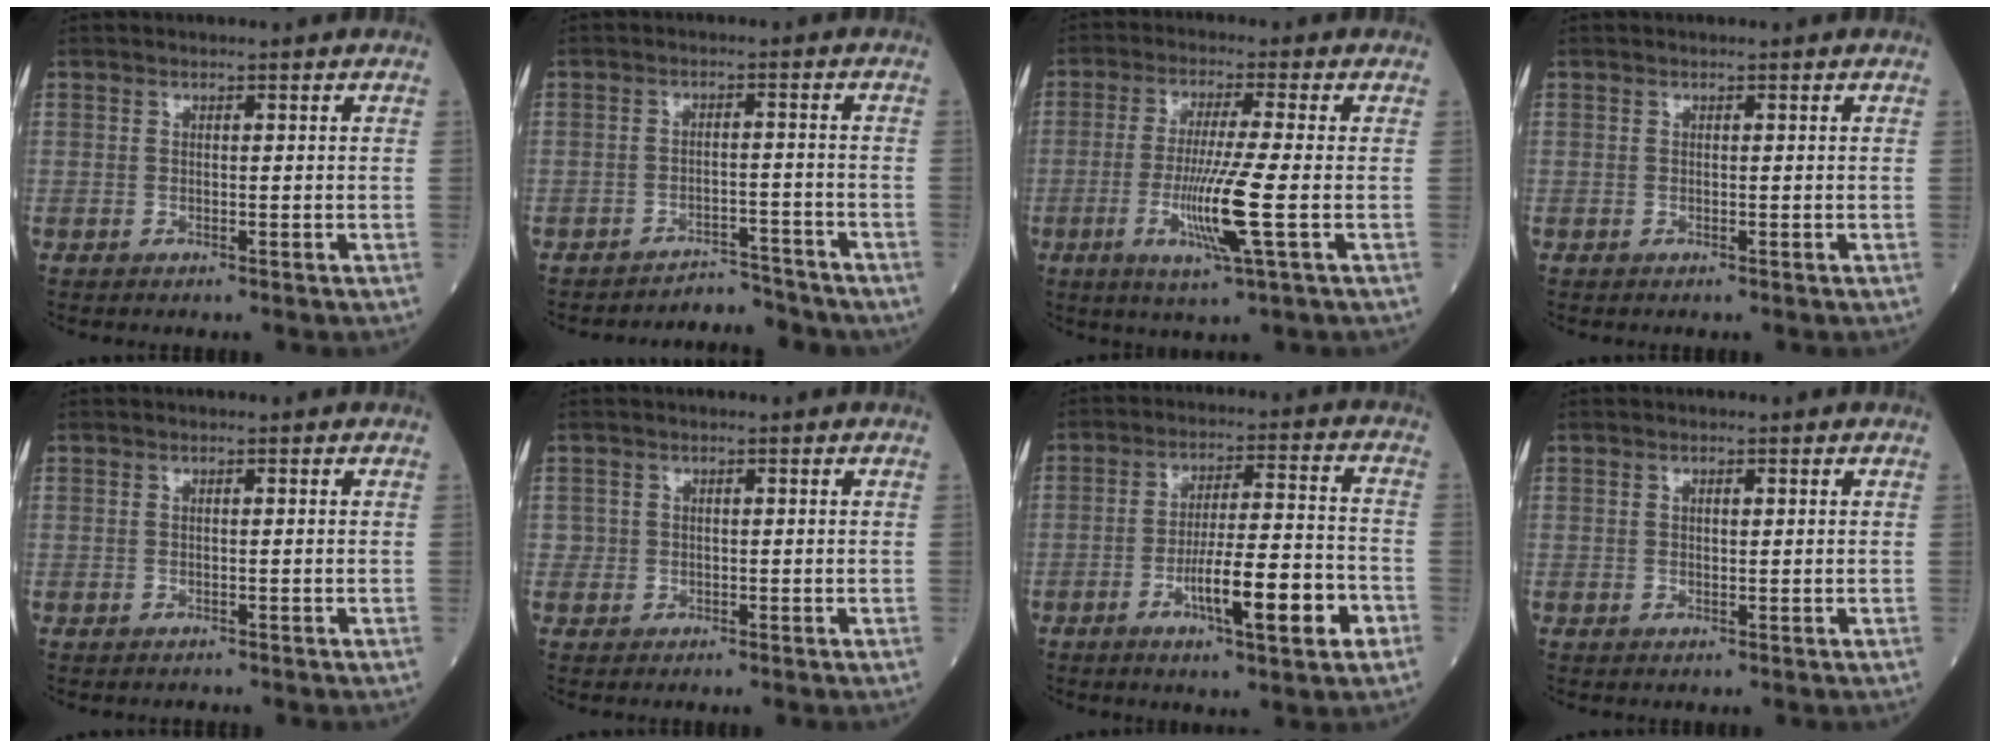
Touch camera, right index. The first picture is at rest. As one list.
[{"total": 5.0, "force": [-4.9, 0.9, -0.9], "torque": [0.025, 0.016, -0.070]}, {"total": 9.5, "force": [-2.4, -0.9, 9.2], "torque": [-0.185, -0.022, -0.045]}, {"total": 0.0}, {"total": 0.0}, {"total": 1.1, "force": [0.1, 1.1, 0.0], "torque": [0.008, 0.004, -0.002]}, {"total": 12.1, "force": [-4.8, 1.4, 11.1], "torque": [-0.183, 0.003, -0.074]}, {"total": 1.0, "force": [0.4, 0.4, 0.9], "torque": [-0.011, 0.000, 0.006]}]